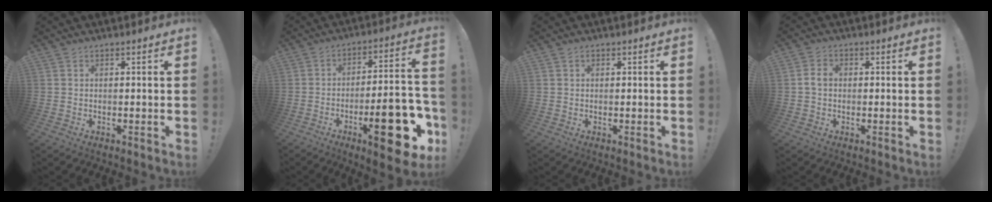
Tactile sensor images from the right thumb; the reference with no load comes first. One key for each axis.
{"total": 20.6, "fx": -9.2, "fy": 6.0, "fz": 17.4, "tx": -0.219, "ty": 0.048, "tz": -0.134}
{"total": 0.0}
{"total": 3.3, "fx": -0.4, "fy": 2.3, "fz": 2.3, "tx": -0.035, "ty": 0.007, "tz": -0.008}